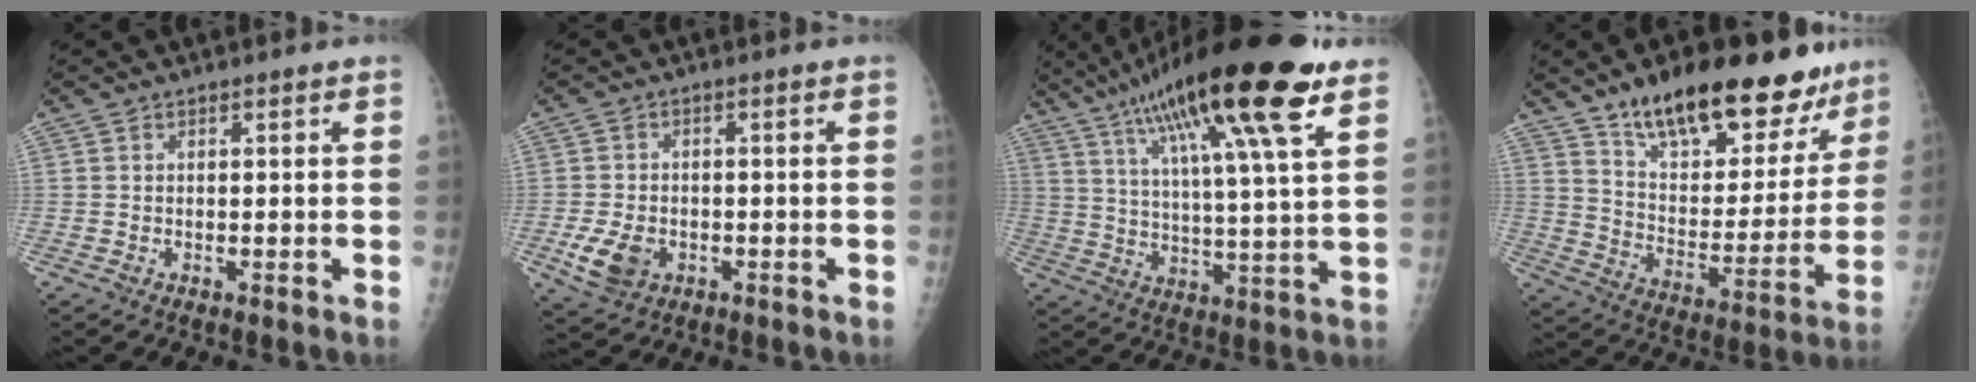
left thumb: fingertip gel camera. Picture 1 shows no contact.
{"total": 6.3, "force": [-2.3, 4.5, 3.8], "torque": [-0.069, 0.003, -0.034]}
{"total": 23.4, "force": [13.8, 3.3, 18.7], "torque": [-0.310, -0.030, 0.222]}
{"total": 25.6, "force": [17.9, 10.4, 15.0], "torque": [-0.172, -0.072, 0.277]}